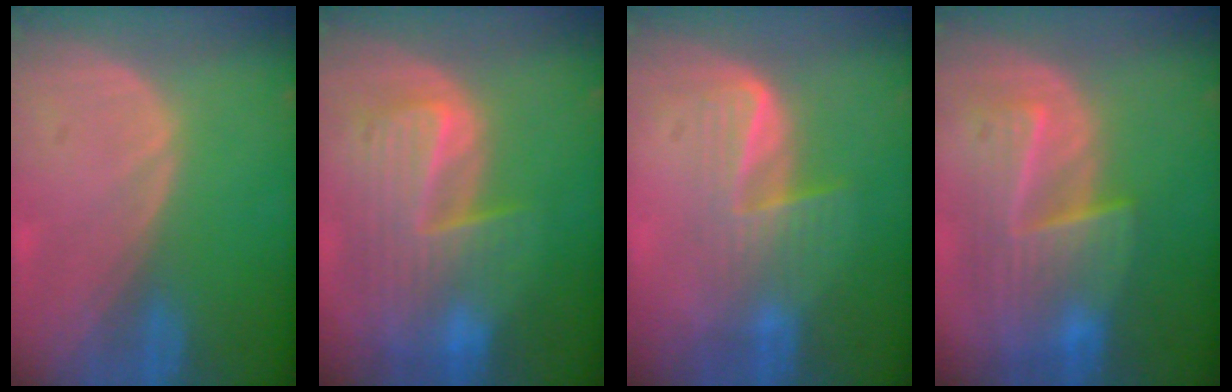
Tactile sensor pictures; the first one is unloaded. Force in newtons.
{"total": 10.0, "press": 8.7, "slide": 5.0}
{"total": 6.8, "press": 5.7, "slide": 3.8}
{"total": 8.9, "press": 8.1, "slide": 3.7}